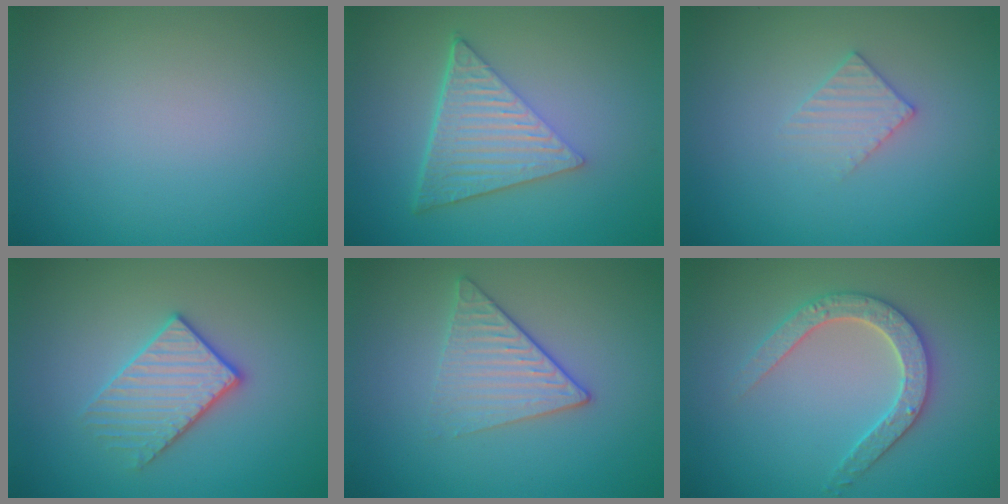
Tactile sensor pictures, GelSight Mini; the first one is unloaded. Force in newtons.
{"total": 6.7, "press": 4.5, "slide": 5.0}
{"total": 1.9, "press": 1.9, "slide": 0.2}
{"total": 3.2, "press": 3.0, "slide": 1.1}
{"total": 3.3, "press": 2.9, "slide": 1.5}
{"total": 3.2, "press": 3.1, "slide": 0.7}